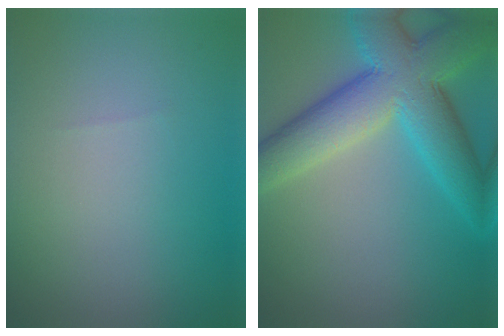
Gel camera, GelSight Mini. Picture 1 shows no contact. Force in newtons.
{"total": 10.2, "press": 10.1, "slide": 0.2}